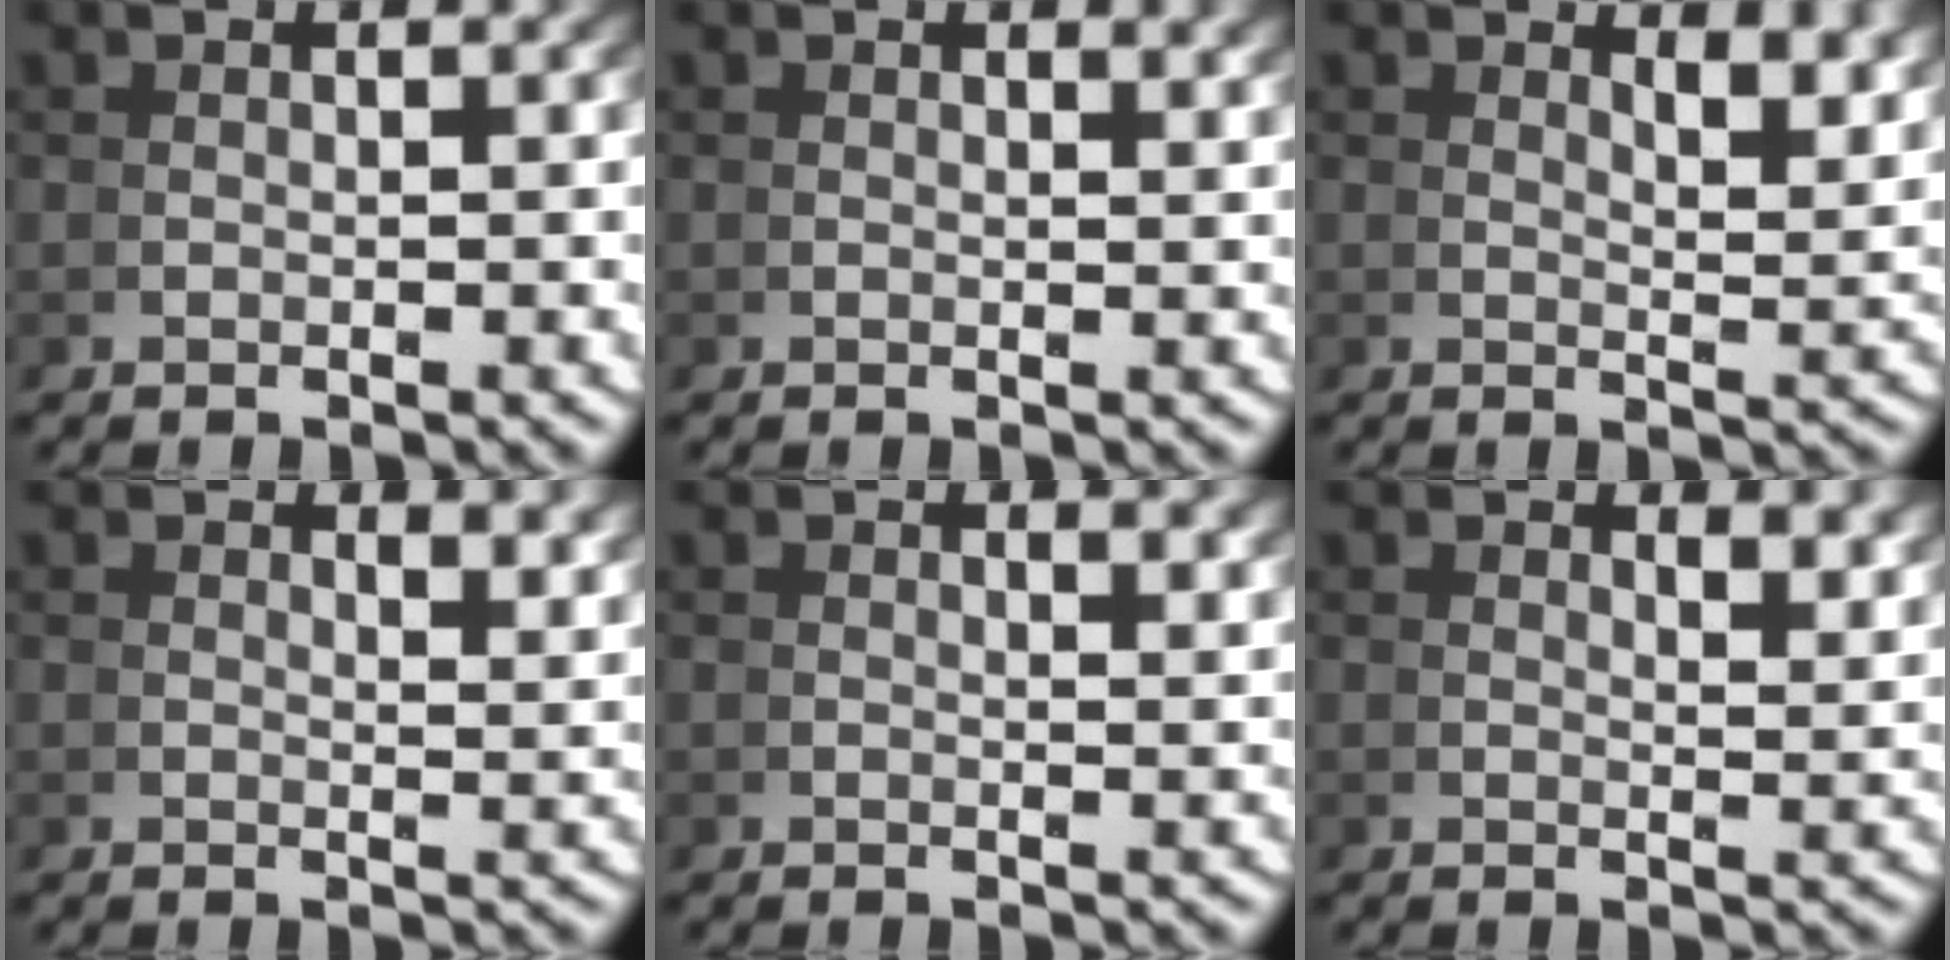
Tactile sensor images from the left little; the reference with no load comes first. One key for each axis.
{"total": 0.7, "fx": 0.6, "fy": 0.0, "fz": 0.3, "tx": -0.006, "ty": -0.004, "tz": 0.012}
{"total": 3.0, "fx": 2.2, "fy": 0.0, "fz": 2.1, "tx": -0.024, "ty": -0.015, "tz": 0.042}
{"total": 1.8, "fx": 1.6, "fy": 0.0, "fz": 0.9, "tx": -0.012, "ty": -0.011, "tz": 0.029}
{"total": 1.0, "fx": 0.9, "fy": -0.1, "fz": 0.5, "tx": -0.006, "ty": -0.005, "tz": 0.016}
{"total": 2.1, "fx": 1.8, "fy": 0.0, "fz": 1.1, "tx": -0.014, "ty": -0.012, "tz": 0.033}